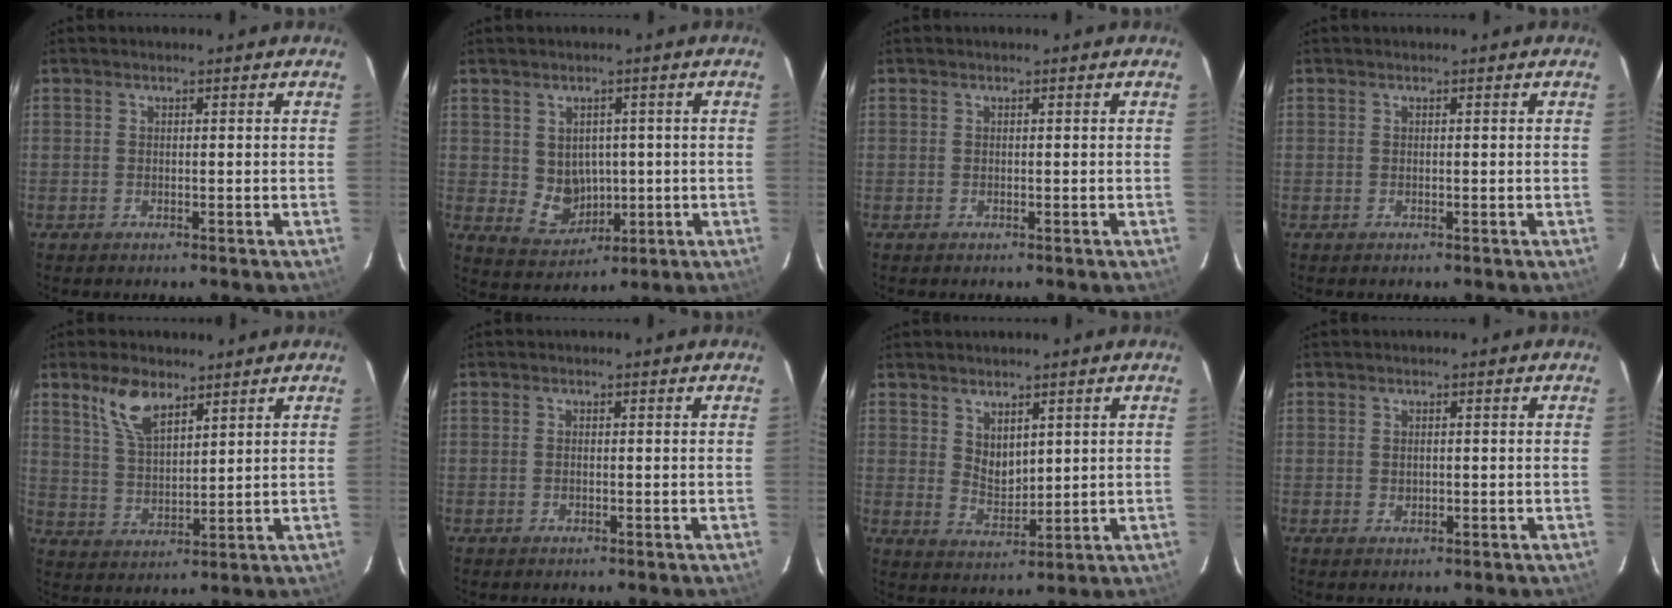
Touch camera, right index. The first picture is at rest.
{"total": 6.4, "force": [0.3, 5.8, 2.7], "torque": [-0.055, 0.003, 0.026]}
{"total": 0.0}
{"total": 0.0}
{"total": 8.2, "force": [5.3, 3.6, 5.1], "torque": [-0.099, 0.010, 0.109]}
{"total": 0.6, "force": [-0.1, 0.3, 0.5], "torque": [-0.012, 0.001, -0.002]}
{"total": 4.9, "force": [2.8, 2.9, 2.7], "torque": [-0.040, -0.002, 0.058]}
{"total": 1.0, "force": [0.0, 0.8, 0.5], "torque": [-0.008, 0.002, 0.001]}